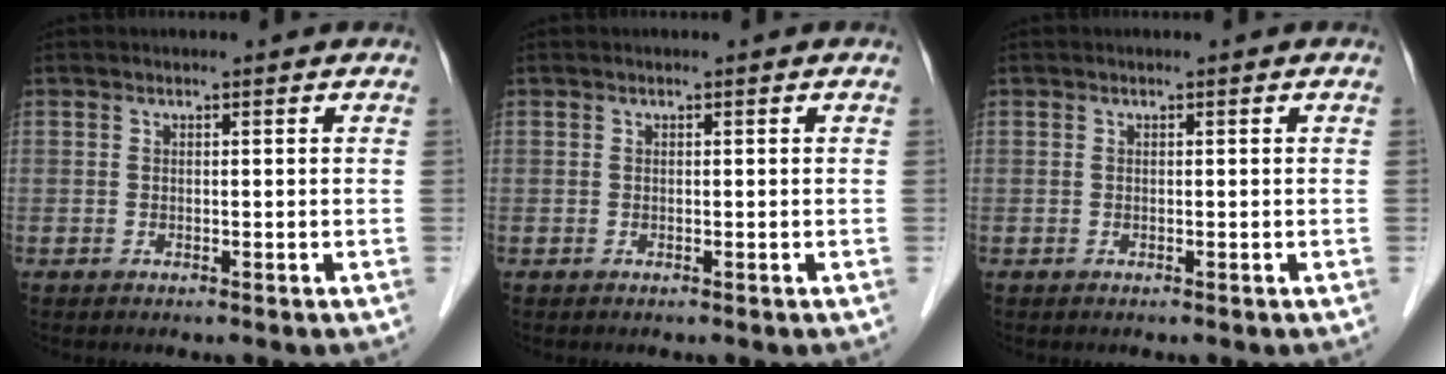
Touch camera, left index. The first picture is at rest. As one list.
[{"total": 0.0}, {"total": 0.0}]